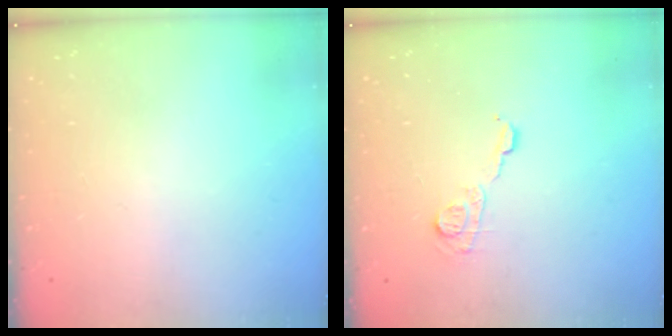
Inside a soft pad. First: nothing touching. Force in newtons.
{"total": 7.8, "press": 7.8, "slide": 0.6}